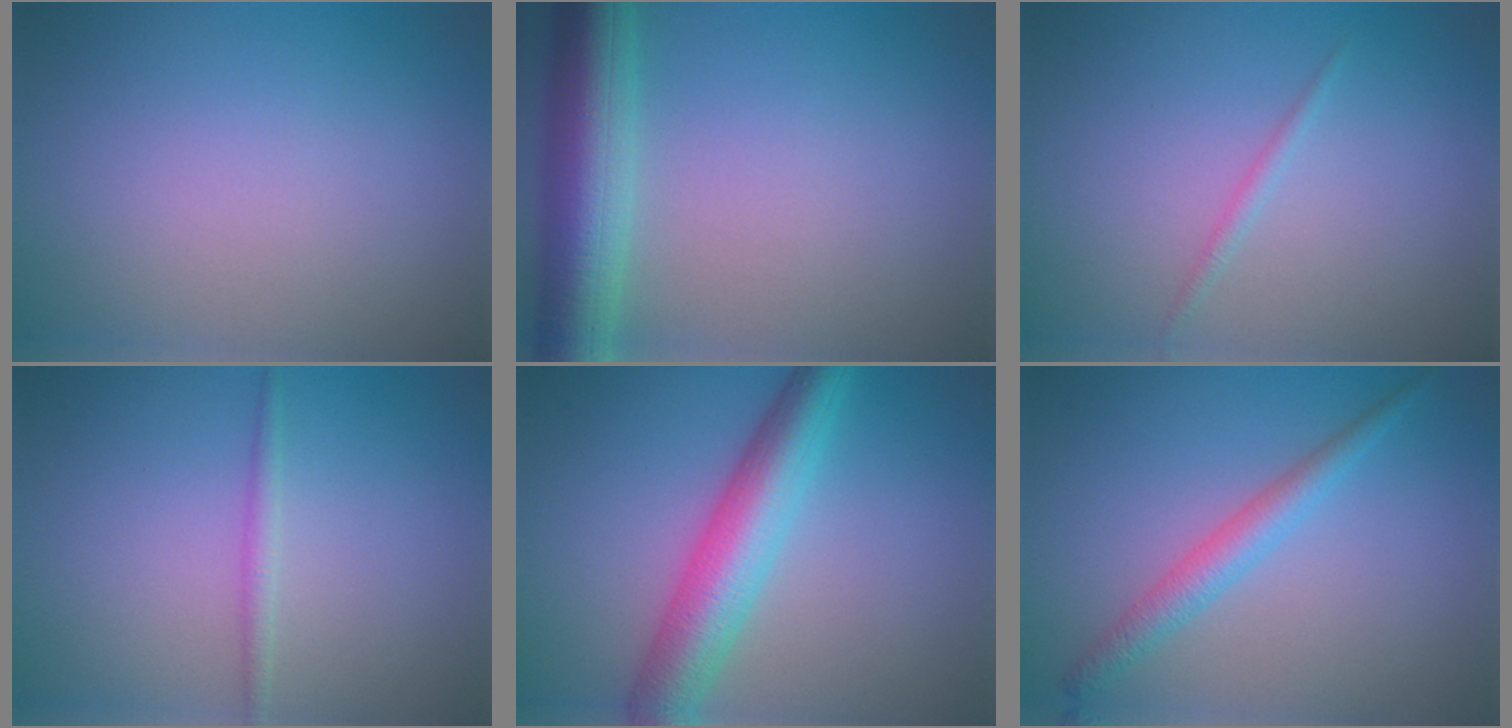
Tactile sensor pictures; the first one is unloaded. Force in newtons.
{"total": 7.3, "press": 7.3, "slide": 0.2}
{"total": 0.8, "press": 0.8, "slide": 0.0}
{"total": 1.2, "press": 1.2, "slide": 0.0}
{"total": 6.2, "press": 6.2, "slide": 0.3}
{"total": 2.4, "press": 2.4, "slide": 0.1}